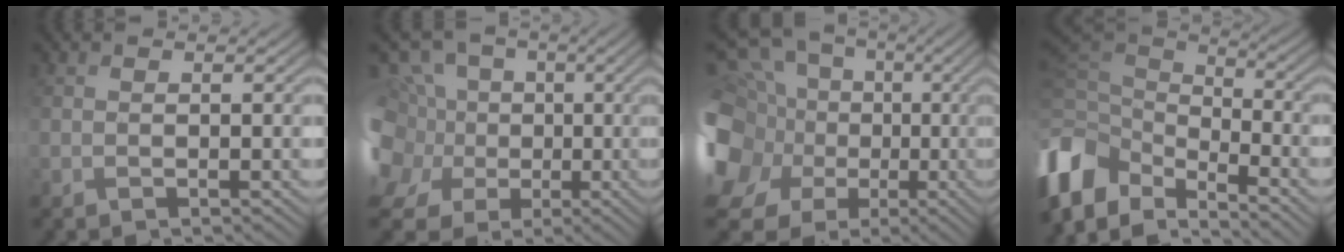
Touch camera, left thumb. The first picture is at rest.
{"total": 17.0, "force": [-2.9, 14.5, 8.4], "torque": [-0.261, 0.012, -0.067]}
{"total": 20.6, "force": [-2.2, 18.1, 9.6], "torque": [-0.258, 0.023, -0.056]}
{"total": 12.1, "force": [-5.7, 8.0, 7.1], "torque": [-0.219, -0.010, -0.103]}